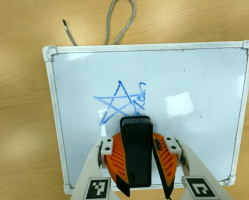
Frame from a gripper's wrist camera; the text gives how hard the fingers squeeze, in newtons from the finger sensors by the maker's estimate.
{"total": 10.4, "left": 9.6, "right": 11.3}